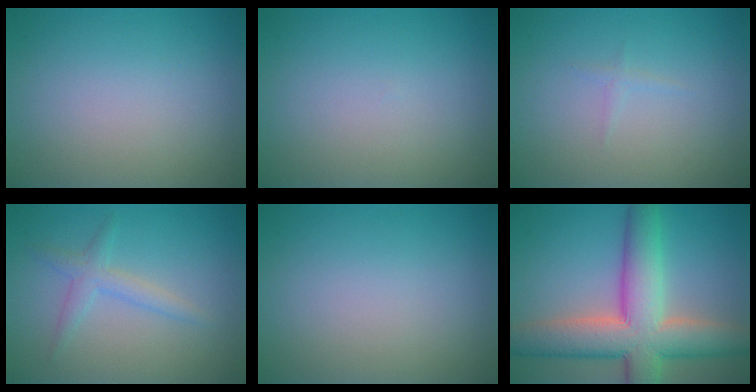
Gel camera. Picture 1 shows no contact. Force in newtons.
{"total": 0.0}
{"total": 1.0, "press": 0.9, "slide": 0.2}
{"total": 1.9, "press": 1.9, "slide": 0.1}
{"total": 0.0}
{"total": 10.1, "press": 10.1, "slide": 0.6}